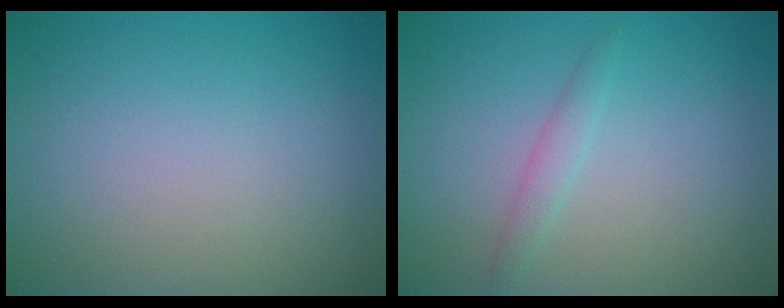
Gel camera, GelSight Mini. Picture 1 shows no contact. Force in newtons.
{"total": 1.2, "press": 1.2, "slide": 0.1}